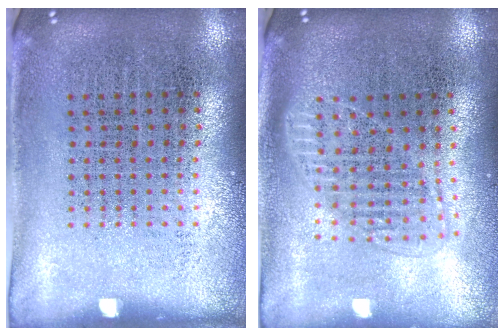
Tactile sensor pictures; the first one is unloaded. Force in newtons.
{"total": 1.6, "press": 1.4, "slide": 0.8}